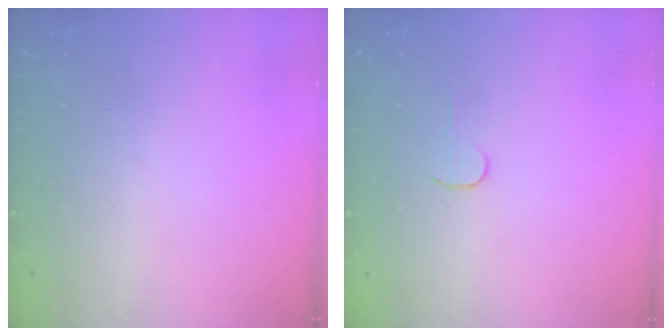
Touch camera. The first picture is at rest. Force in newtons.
{"total": 4.1, "press": 4.1, "slide": 0.3}